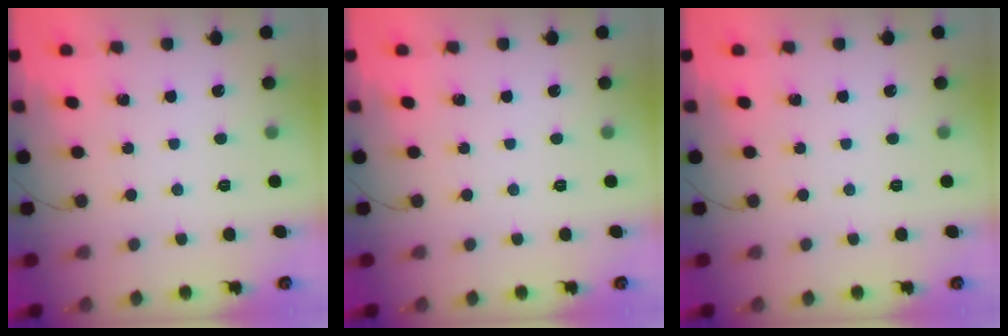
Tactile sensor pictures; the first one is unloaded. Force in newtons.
{"total": 0.0}
{"total": 0.0}